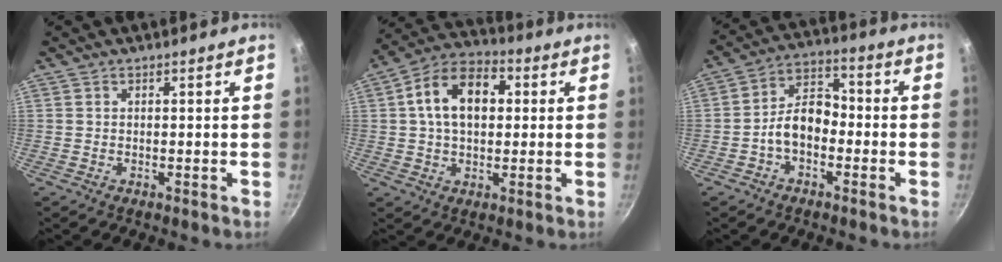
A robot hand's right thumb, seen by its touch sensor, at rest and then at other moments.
{"total": 13.5, "force": [2.3, 8.8, 9.9], "torque": [-0.137, 0.025, 0.023]}
{"total": 8.5, "force": [-2.5, 5.6, 5.9], "torque": [-0.072, 0.043, -0.057]}